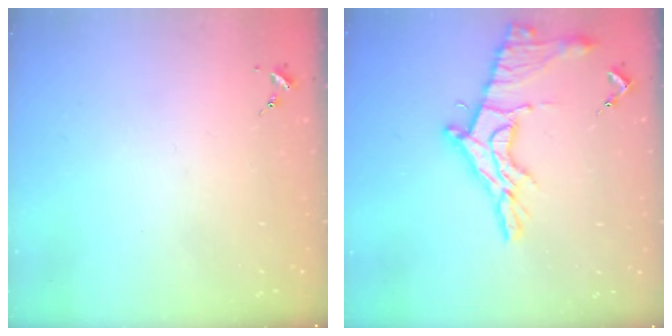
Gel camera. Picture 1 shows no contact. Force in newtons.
{"total": 17.8, "press": 17.8, "slide": 1.2}